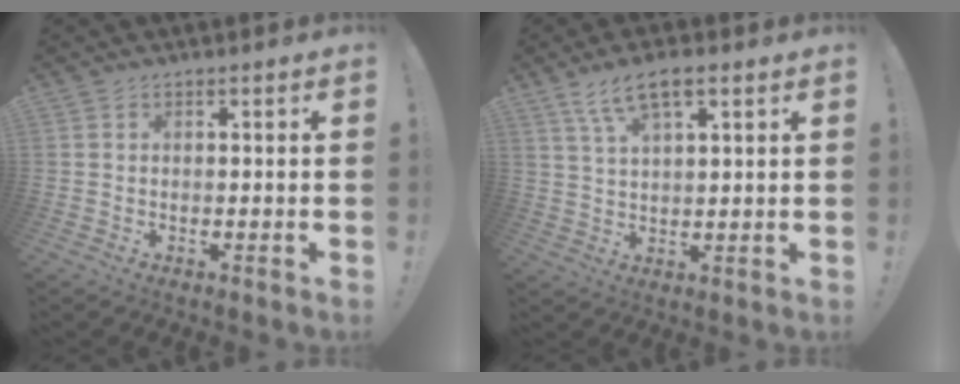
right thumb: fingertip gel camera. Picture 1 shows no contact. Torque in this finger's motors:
{"motor_torque": [1.40, 1.43, 0.46, 0.20, 0.13]}